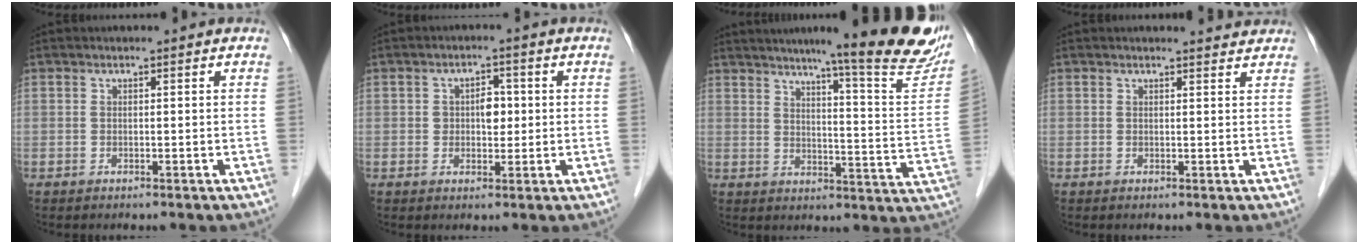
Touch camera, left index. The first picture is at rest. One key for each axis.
{"total": 3.4, "fx": 0.3, "fy": 2.2, "fz": 2.6, "tx": -0.038, "ty": 0.010, "tz": 0.006}
{"total": 20.8, "fx": 16.9, "fy": -0.2, "fz": 12.1, "tx": -0.155, "ty": -0.054, "tz": 0.205}
{"total": 2.3, "fx": 2.3, "fy": 0.3, "fz": 0.1, "tx": -0.009, "ty": -0.003, "tz": 0.020}